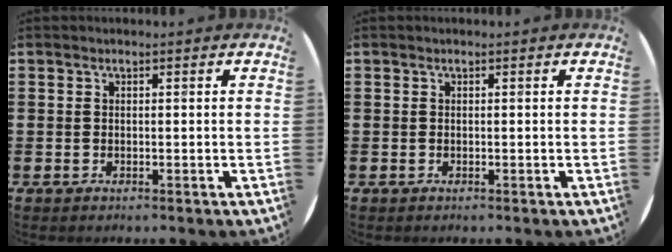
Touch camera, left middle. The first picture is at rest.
{"total": 0.0}